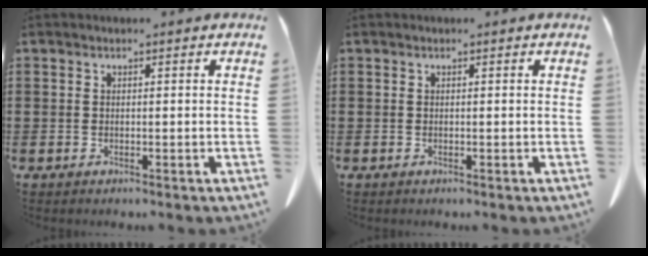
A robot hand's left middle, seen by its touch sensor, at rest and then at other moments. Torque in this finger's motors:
{"motor_torque": [0.35, 0.19, 0.03, -0.01]}